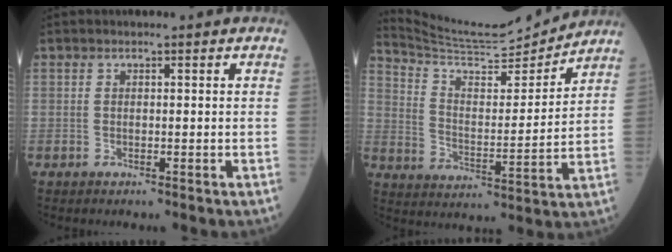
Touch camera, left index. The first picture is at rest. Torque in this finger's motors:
{"motor_torque": [0.81, -1.33, -0.03, -0.02]}